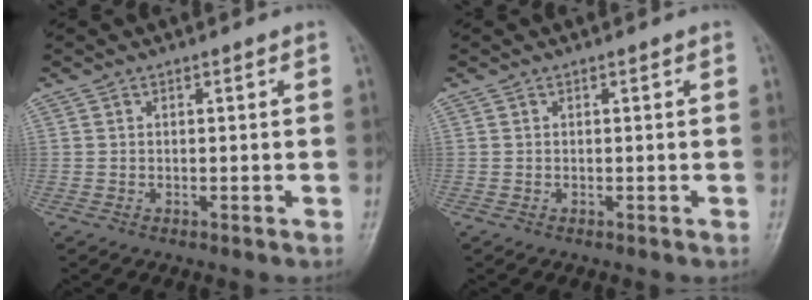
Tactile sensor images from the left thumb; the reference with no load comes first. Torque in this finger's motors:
{"motor_torque": [-0.16, 0.16, -0.02, 0.01, 0.00]}